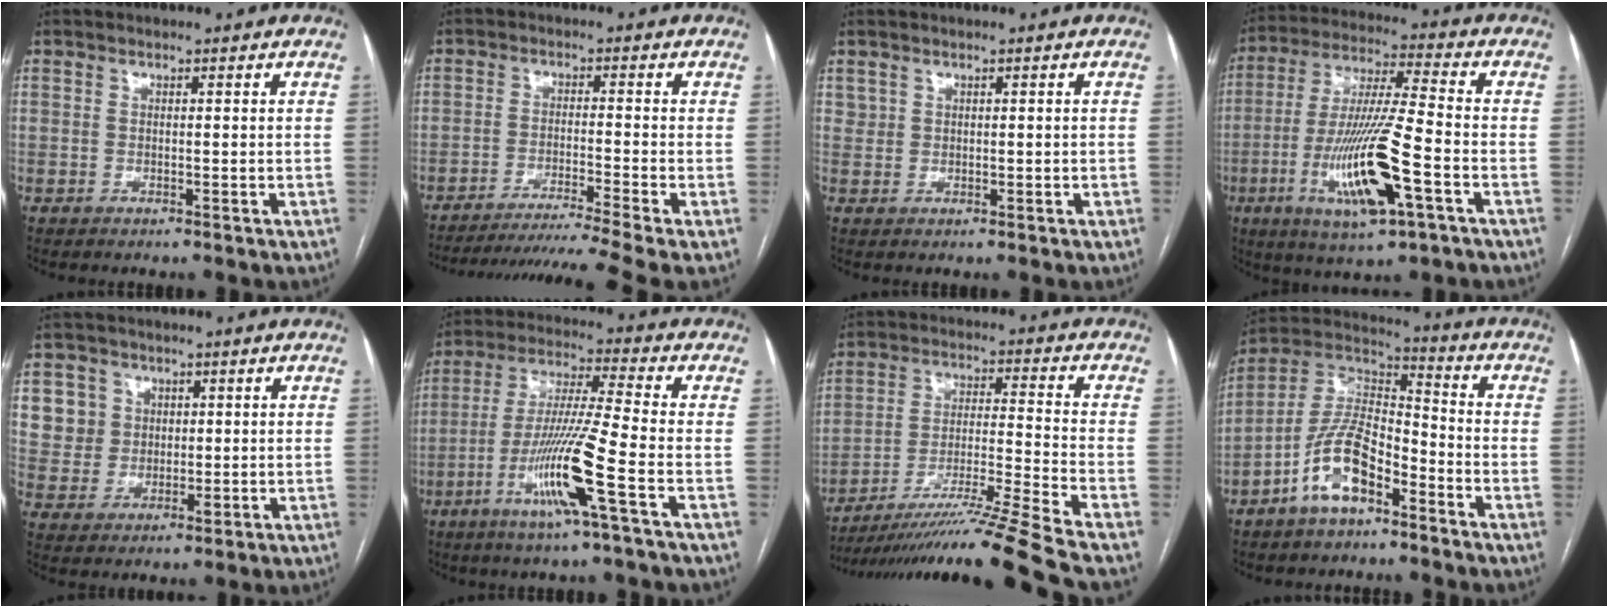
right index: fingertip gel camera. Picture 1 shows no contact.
{"total": 12.6, "force": [-10.6, -3.1, 6.0], "torque": [-0.086, -0.018, -0.166]}
{"total": 1.3, "force": [0.6, 1.1, 0.2], "torque": [0.000, 0.009, 0.013]}
{"total": 16.5, "force": [-5.8, 1.6, 15.3], "torque": [-0.308, -0.018, -0.101]}
{"total": 7.2, "force": [2.4, 6.8, 0.8], "torque": [-0.013, 0.017, 0.054]}
{"total": 12.9, "force": [-5.3, -1.1, 11.8], "torque": [-0.234, -0.015, -0.105]}
{"total": 18.9, "force": [-15.6, -3.4, 10.1], "torque": [-0.164, -0.019, -0.267]}
{"total": 11.7, "force": [-6.3, 4.8, 8.6], "torque": [-0.183, 0.019, -0.119]}